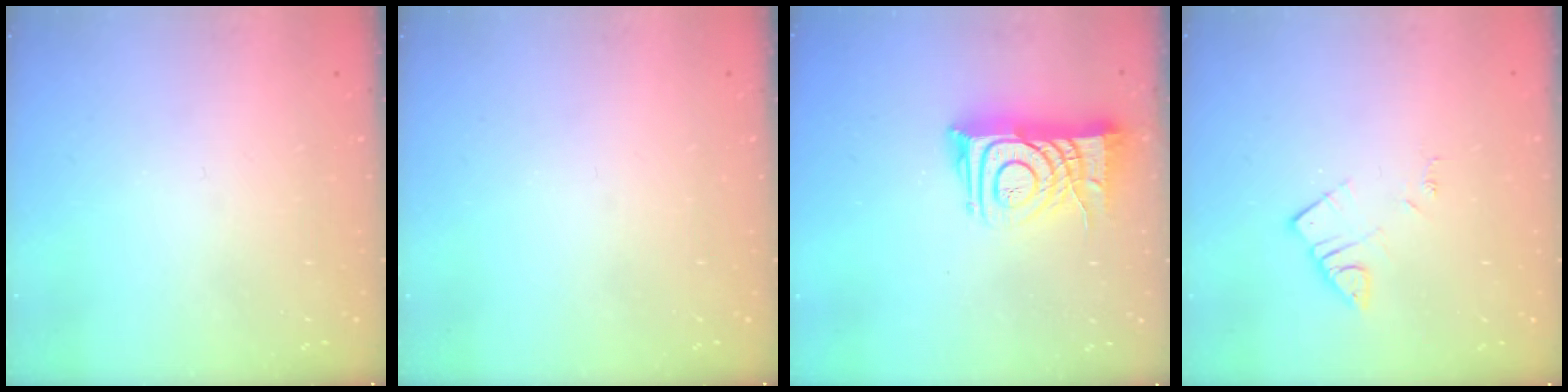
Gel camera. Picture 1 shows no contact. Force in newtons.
{"total": 0.0}
{"total": 11.8, "press": 11.7, "slide": 1.1}
{"total": 4.0, "press": 4.0, "slide": 0.3}